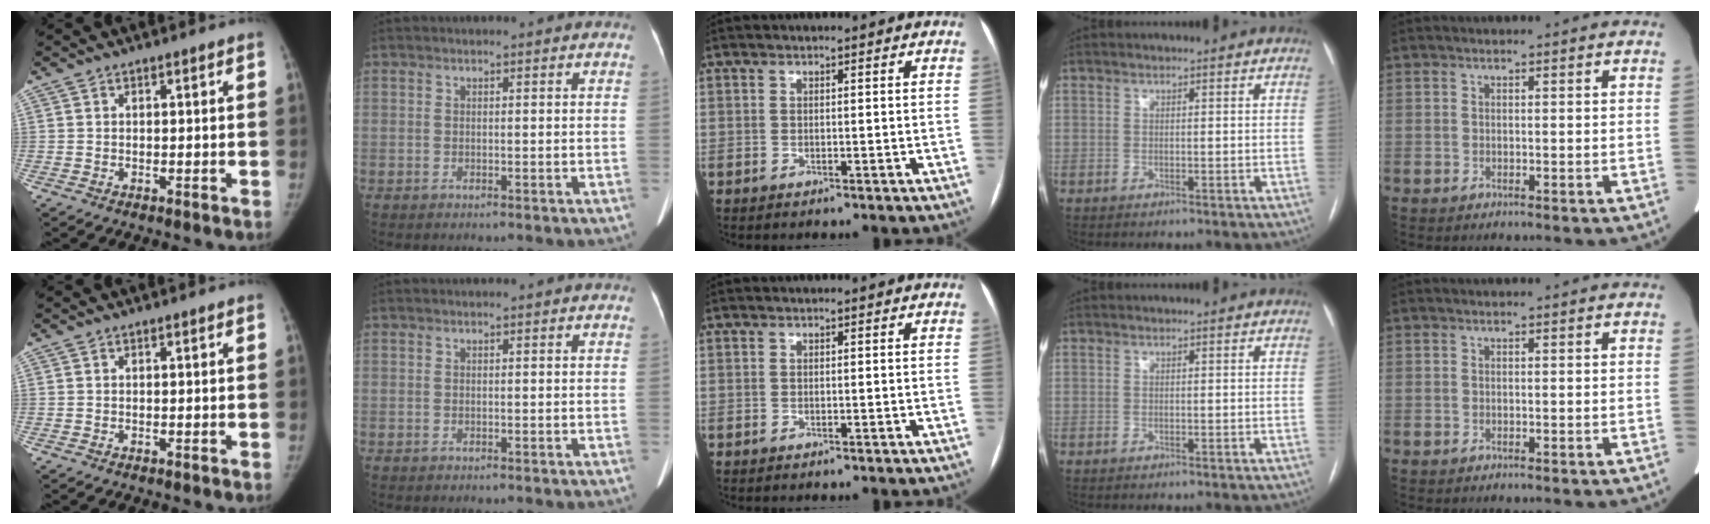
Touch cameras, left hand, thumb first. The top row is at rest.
{}